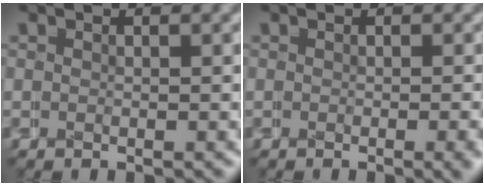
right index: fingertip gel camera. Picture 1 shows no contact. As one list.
[{"total": 0.8, "force": [-0.4, -0.2, 0.7], "torque": [-0.007, 0.000, -0.005]}]